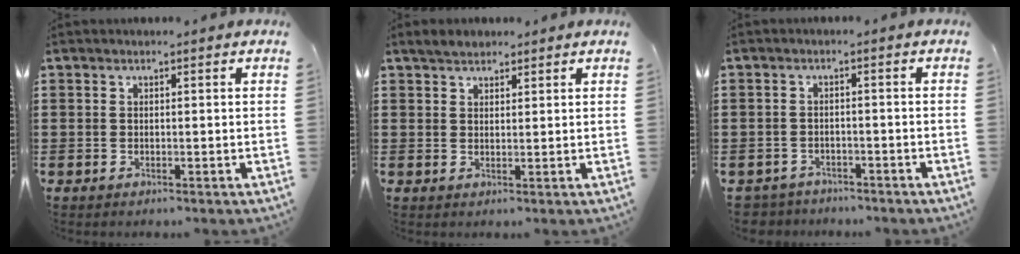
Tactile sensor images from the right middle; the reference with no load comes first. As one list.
[{"total": 2.1, "force": [2.0, 0.6, 0.2], "torque": [-0.009, 0.006, 0.039]}, {"total": 2.5, "force": [-2.5, 0.5, -0.3], "torque": [-0.002, -0.003, -0.057]}]